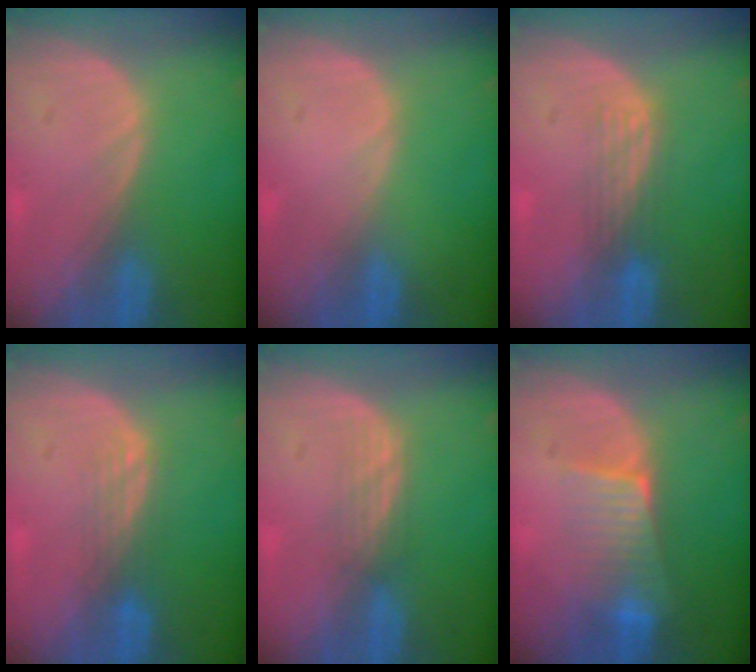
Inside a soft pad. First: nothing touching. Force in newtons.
{"total": 0.0}
{"total": 2.9, "press": 2.7, "slide": 1.2}
{"total": 3.0, "press": 2.5, "slide": 1.7}
{"total": 2.1, "press": 2.1, "slide": 0.3}
{"total": 6.3, "press": 5.5, "slide": 3.1}